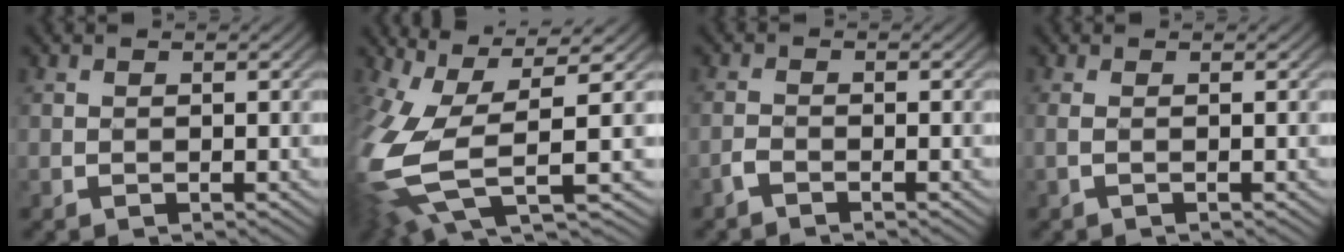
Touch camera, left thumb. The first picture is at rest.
{"total": 14.8, "force": [-2.6, 6.7, 12.9], "torque": [-0.302, -0.034, -0.029]}
{"total": 1.9, "force": [-1.8, 0.3, 0.4], "torque": [-0.012, 0.005, -0.040]}
{"total": 0.5, "force": [-0.1, -0.2, 0.5], "torque": [-0.012, -0.001, -0.002]}